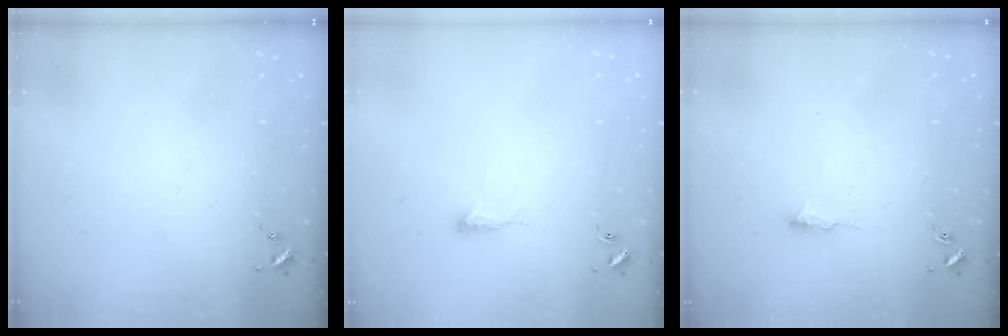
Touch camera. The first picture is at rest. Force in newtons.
{"total": 7.4, "press": 7.4, "slide": 0.5}
{"total": 7.4, "press": 7.3, "slide": 0.7}